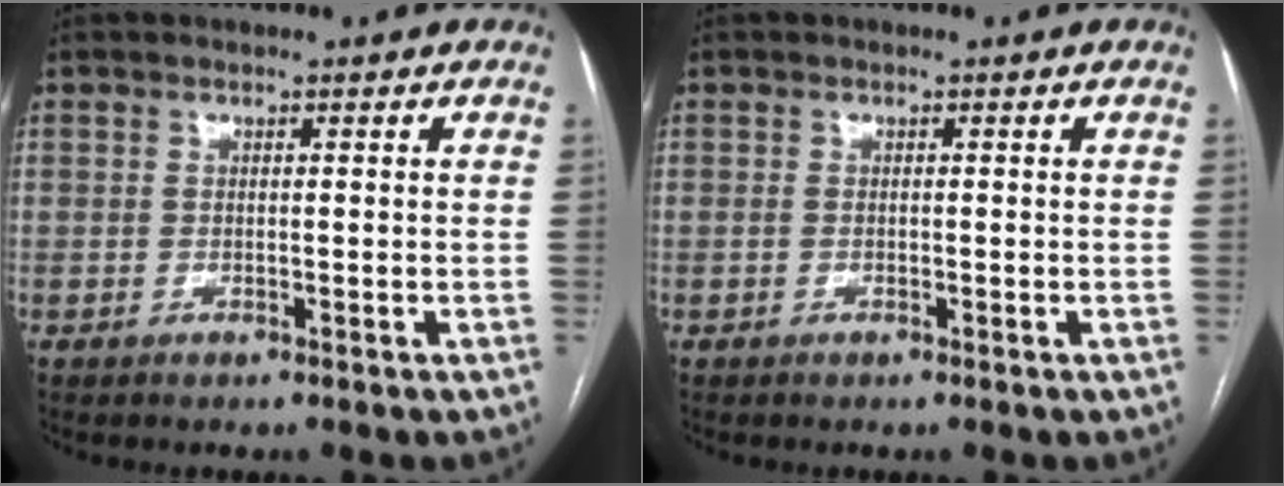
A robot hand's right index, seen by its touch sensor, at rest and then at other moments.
{"total": 0.0}